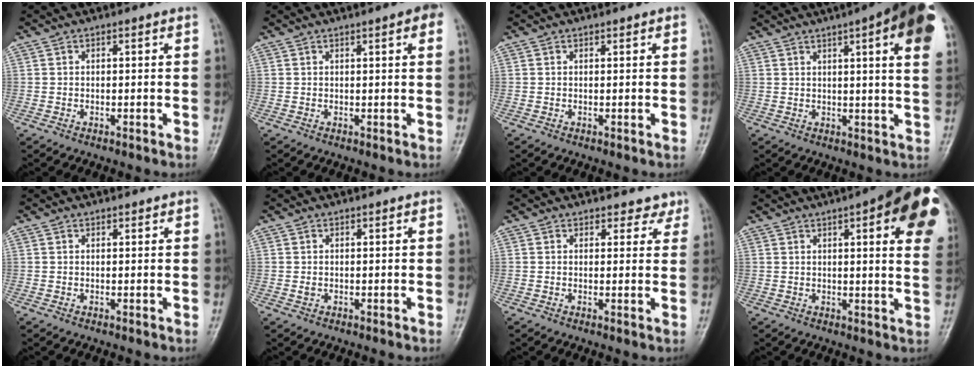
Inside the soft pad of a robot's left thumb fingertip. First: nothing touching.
{"total": 3.8, "force": [1.8, 0.6, 3.3], "torque": [-0.038, 0.005, 0.019]}
{"total": 0.0}
{"total": 17.7, "force": [8.4, 3.3, 15.2], "torque": [-0.197, -0.004, 0.097]}
{"total": 0.5, "force": [0.5, 0.3, -0.1], "torque": [0.004, -0.004, 0.005]}
{"total": 0.6, "force": [0.0, 0.5, 0.4], "torque": [0.000, 0.000, 0.001]}
{"total": 2.9, "force": [2.4, 1.6, -0.3], "torque": [0.031, -0.017, 0.017]}
{"total": 20.8, "force": [8.3, 5.5, 18.2], "torque": [-0.200, -0.005, 0.097]}